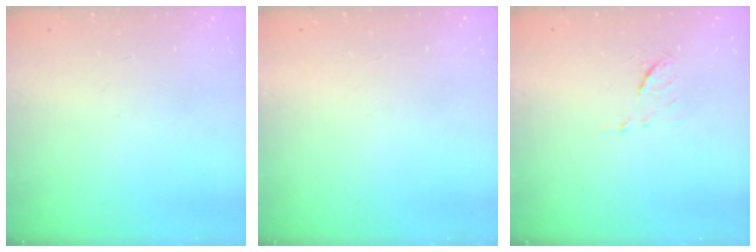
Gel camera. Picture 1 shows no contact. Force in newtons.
{"total": 1.5, "press": 1.5, "slide": 0.1}
{"total": 5.8, "press": 5.8, "slide": 0.8}